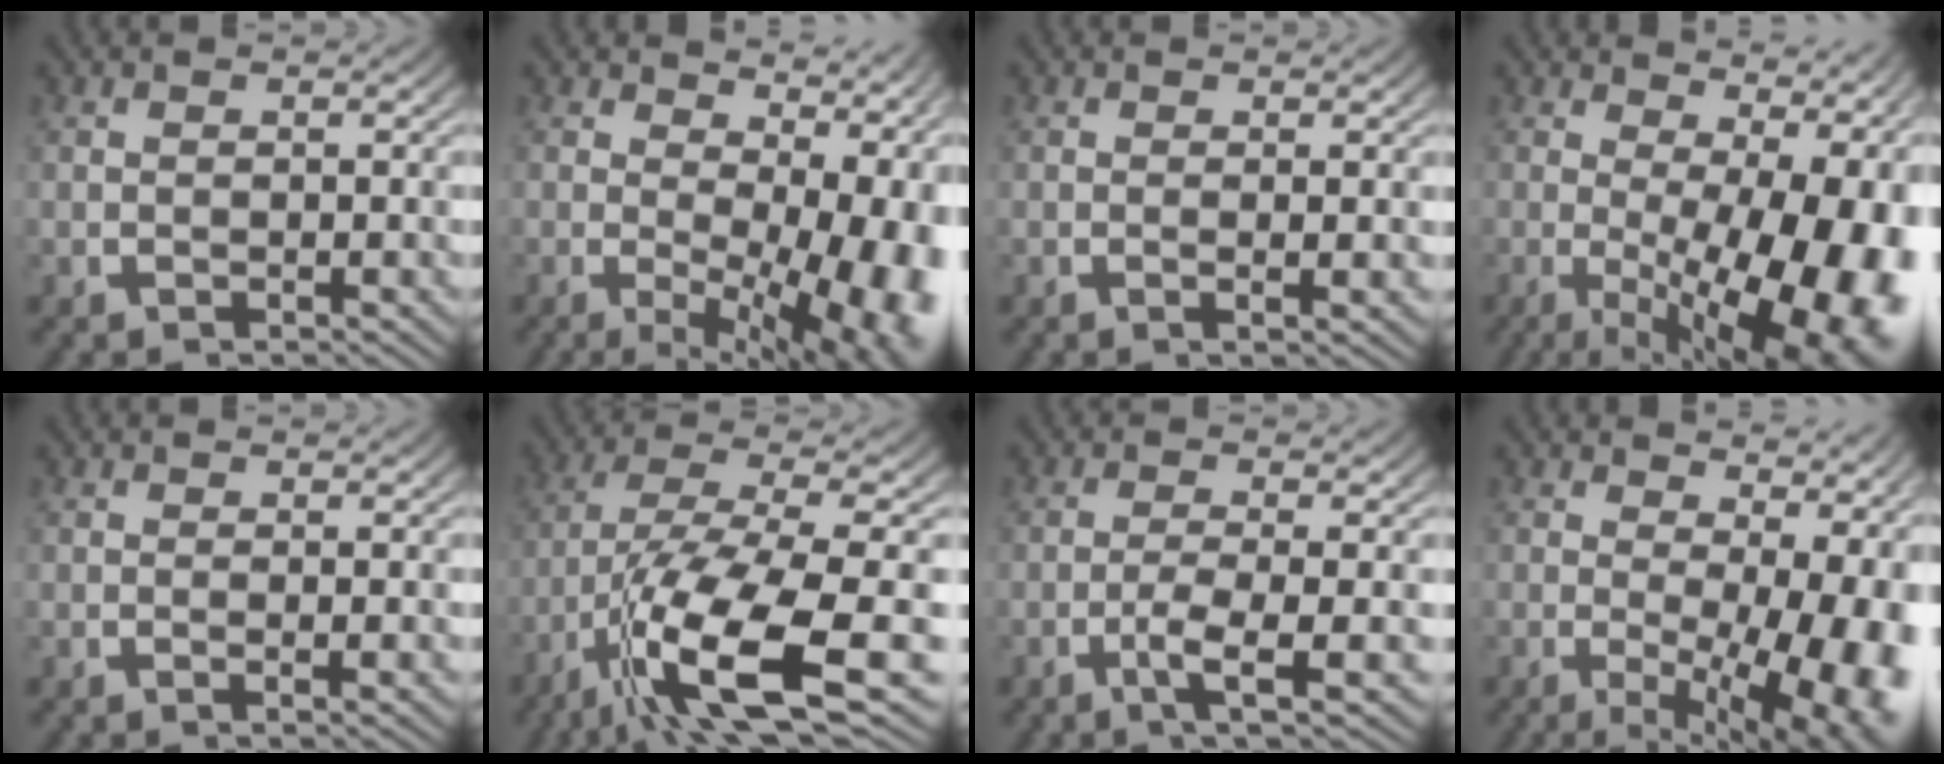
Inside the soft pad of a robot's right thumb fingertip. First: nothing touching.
{"total": 11.6, "force": [-1.4, 6.0, 9.9], "torque": [-0.145, -0.034, -0.001]}
{"total": 1.2, "force": [0.1, 0.0, 1.2], "torque": [-0.020, -0.001, -0.004]}
{"total": 16.9, "force": [-2.9, 9.4, 13.7], "torque": [-0.208, -0.056, -0.015]}
{"total": 0.9, "force": [0.2, 0.0, 0.8], "torque": [-0.013, 0.000, -0.001]}
{"total": 13.2, "force": [-4.6, 5.5, 11.1], "torque": [-0.233, -0.044, -0.049]}
{"total": 4.2, "force": [-1.5, 0.9, 3.9], "torque": [-0.081, -0.010, -0.030]}
{"total": 11.3, "force": [-1.8, 5.7, 9.6], "torque": [-0.138, -0.043, -0.006]}